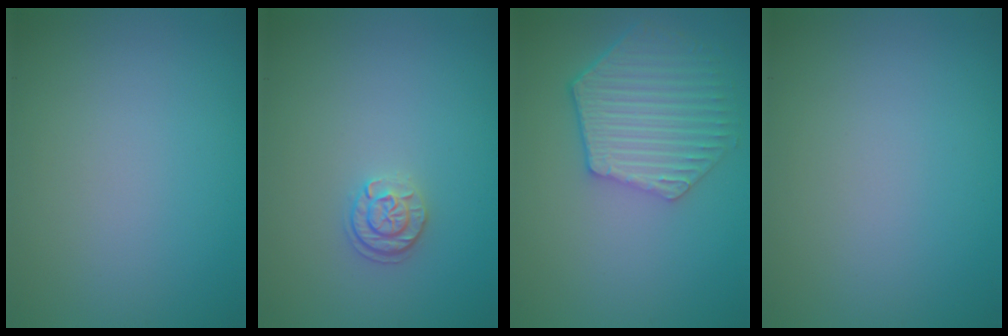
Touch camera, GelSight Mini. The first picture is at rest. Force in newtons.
{"total": 1.7, "press": 1.6, "slide": 0.4}
{"total": 5.9, "press": 5.0, "slide": 3.1}
{"total": 0.0}